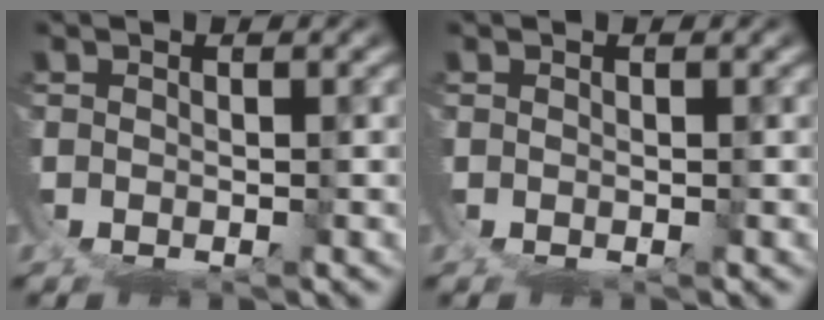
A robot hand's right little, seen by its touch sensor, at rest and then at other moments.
{"total": 0.0}